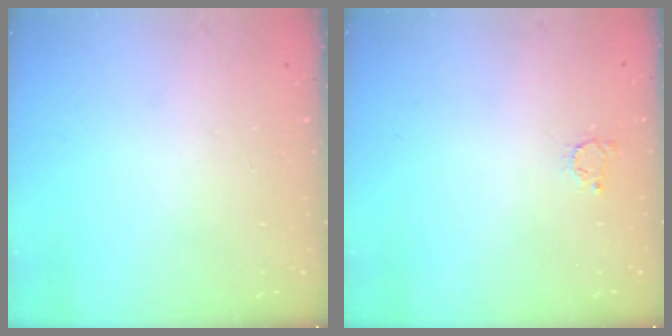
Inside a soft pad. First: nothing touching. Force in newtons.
{"total": 2.5, "press": 2.5, "slide": 0.3}